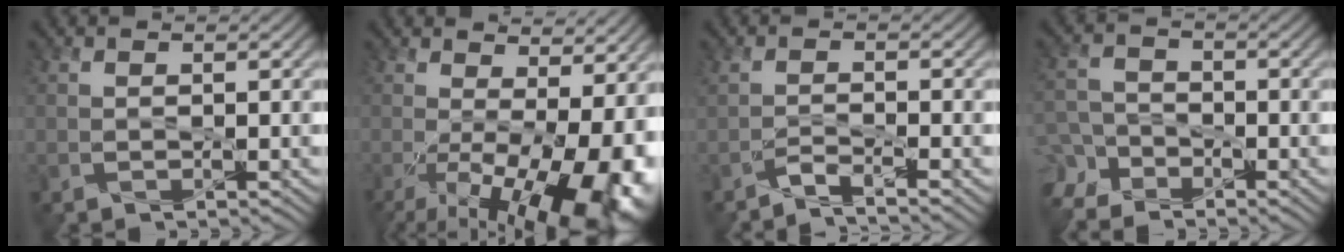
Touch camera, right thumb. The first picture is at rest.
{"total": 17.0, "force": [-3.8, 7.4, 14.9], "torque": [-0.206, -0.041, -0.022]}
{"total": 1.8, "force": [-1.7, 0.0, 0.8], "torque": [-0.012, 0.004, -0.043]}
{"total": 5.5, "force": [-4.2, 3.1, 1.7], "torque": [-0.045, -0.010, -0.093]}